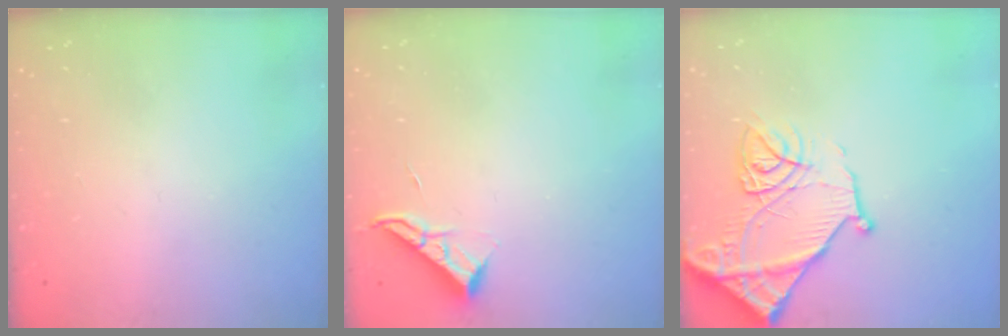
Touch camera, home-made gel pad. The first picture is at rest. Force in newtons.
{"total": 6.8, "press": 6.8, "slide": 0.5}
{"total": 17.7, "press": 17.6, "slide": 1.7}